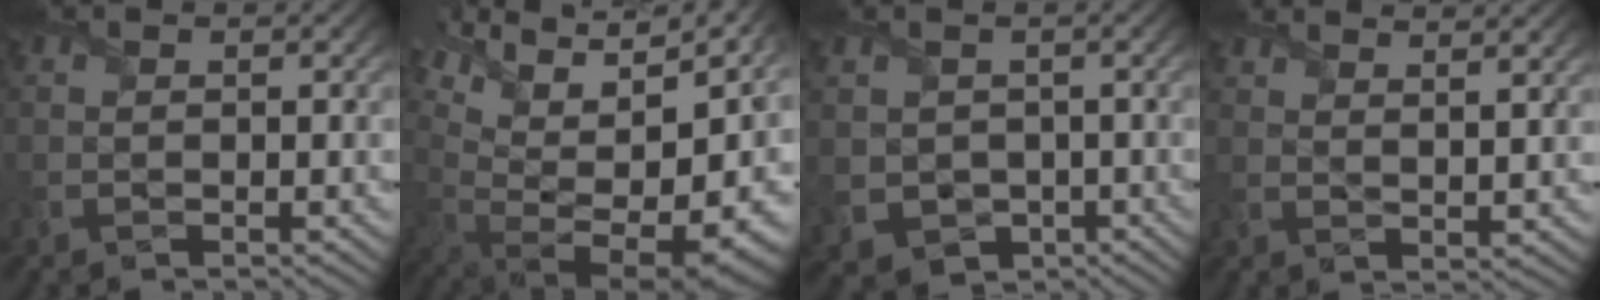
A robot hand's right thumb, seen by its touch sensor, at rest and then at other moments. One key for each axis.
{"total": 16.8, "fx": 4.6, "fy": 8.2, "fz": 13.9, "tx": -0.237, "ty": 0.020, "tz": 0.119}
{"total": 3.4, "fx": -0.2, "fy": 3.2, "fz": 0.9, "tx": -0.053, "ty": -0.017, "tz": -0.008}
{"total": 4.8, "fx": 4.2, "fy": 0.4, "fz": 2.3, "tx": -0.035, "ty": -0.009, "tz": 0.069}